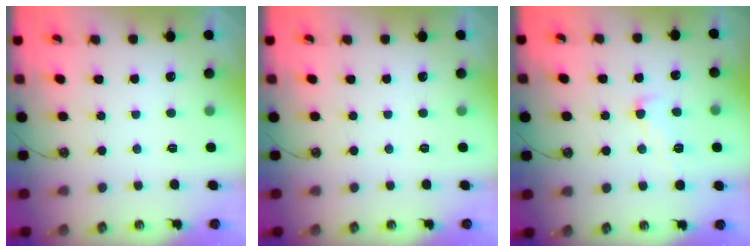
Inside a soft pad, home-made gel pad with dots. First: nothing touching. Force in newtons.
{"total": 0.0}
{"total": 0.9, "press": 0.2, "slide": 0.9}